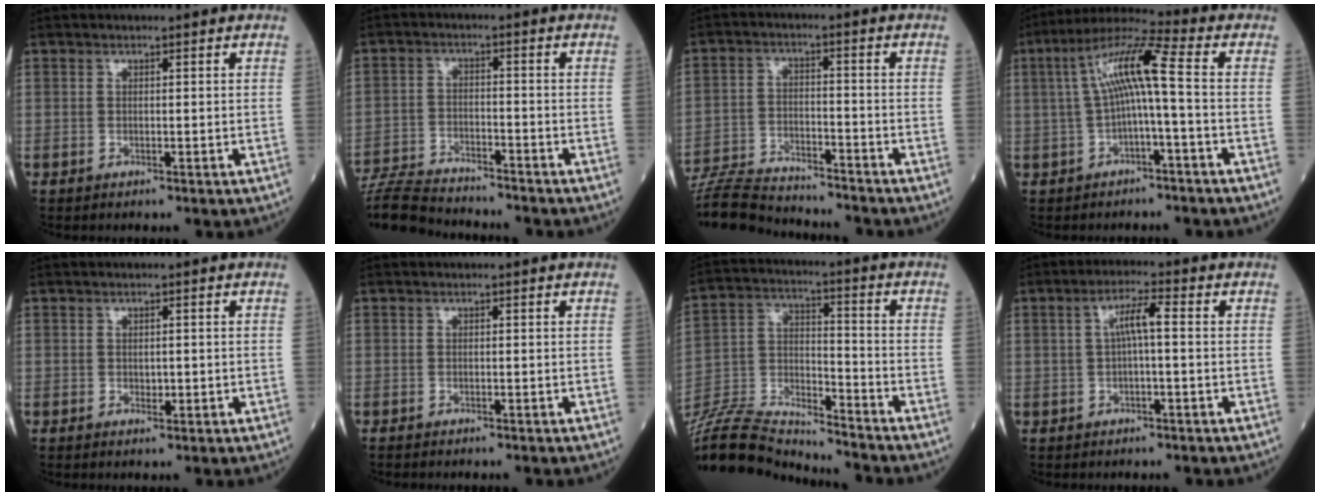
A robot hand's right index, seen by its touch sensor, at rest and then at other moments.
{"total": 13.7, "force": [-12.9, 1.5, 4.4], "torque": [-0.089, 0.000, -0.215]}
{"total": 15.3, "force": [-14.4, 1.6, 4.8], "torque": [-0.097, -0.002, -0.235]}
{"total": 9.5, "force": [0.0, 0.5, 9.5], "torque": [-0.182, 0.036, -0.001]}
{"total": 1.4, "force": [-0.3, 0.9, 1.1], "torque": [-0.020, -0.003, 0.000]}
{"total": 1.4, "force": [-1.2, 0.5, 0.6], "torque": [-0.017, -0.005, -0.016]}
{"total": 21.7, "force": [-20.3, 2.9, 7.2], "torque": [-0.193, -0.010, -0.357]}
{"total": 4.2, "force": [0.3, 0.6, 4.2], "torque": [-0.080, 0.014, 0.005]}